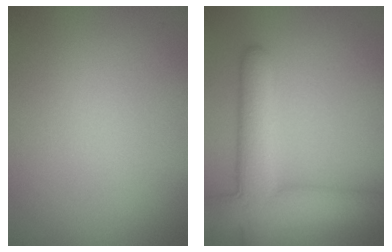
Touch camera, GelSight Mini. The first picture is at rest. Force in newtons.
{"total": 7.7, "press": 7.6, "slide": 0.6}